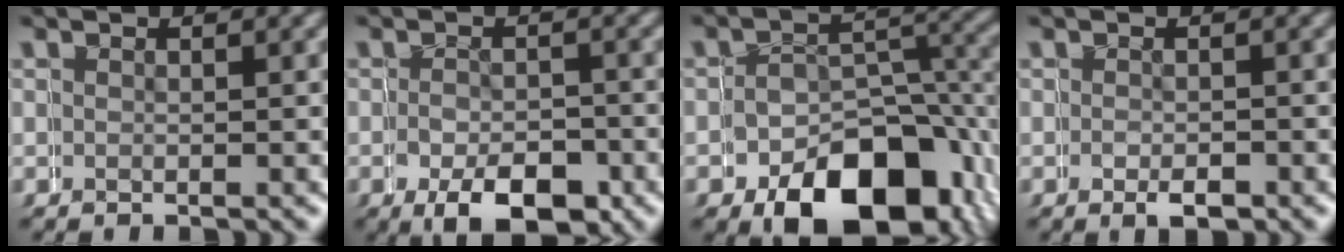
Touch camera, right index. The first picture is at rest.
{"total": 5.4, "force": [-2.9, 2.9, 3.5], "torque": [-0.052, -0.014, -0.043]}
{"total": 9.1, "force": [-4.6, 5.7, 5.4], "torque": [-0.067, -0.021, -0.065]}
{"total": 1.5, "force": [-0.7, 0.8, 1.0], "torque": [-0.008, 0.000, -0.012]}